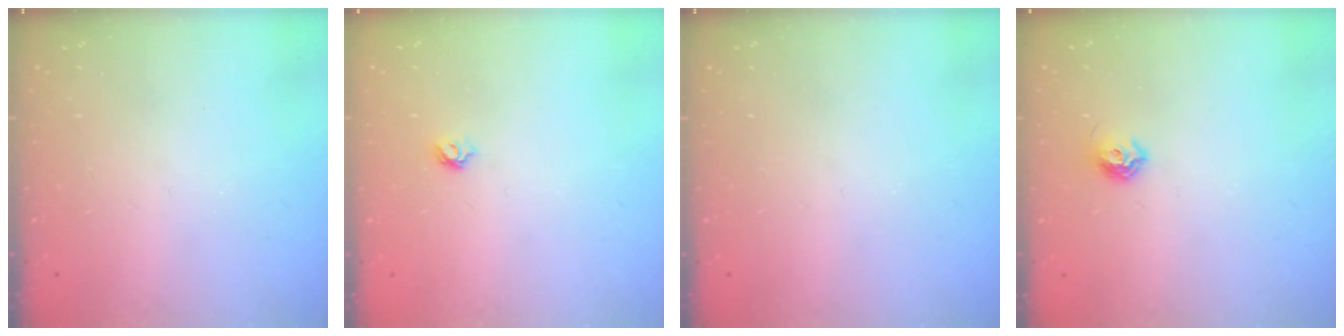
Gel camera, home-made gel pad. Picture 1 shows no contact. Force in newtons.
{"total": 4.8, "press": 4.8, "slide": 0.8}
{"total": 0.0}
{"total": 6.8, "press": 6.7, "slide": 1.1}